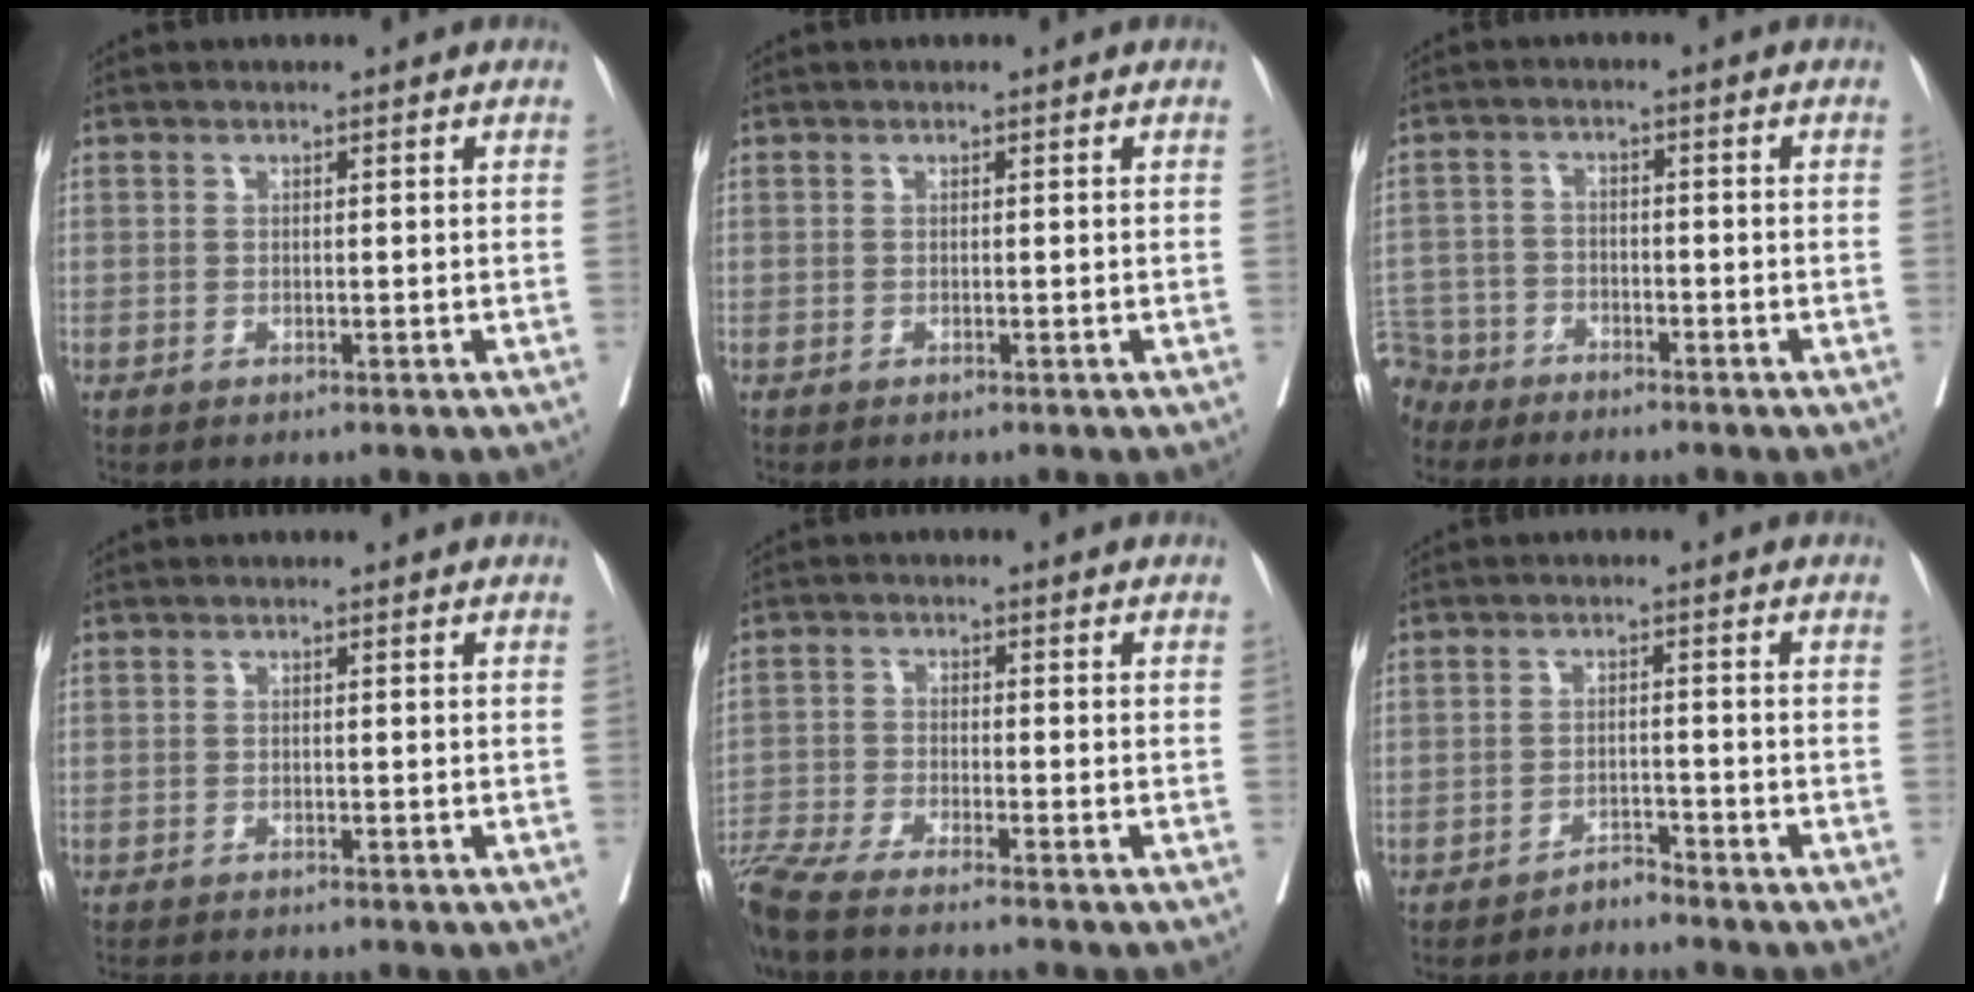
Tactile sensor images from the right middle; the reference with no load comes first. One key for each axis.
{"total": 0.0}
{"total": 7.2, "fx": -6.2, "fy": 3.6, "fz": -0.1, "tx": -0.006, "ty": 0.001, "tz": -0.121}
{"total": 2.0, "fx": -1.9, "fy": -0.4, "fz": 0.3, "tx": -0.004, "ty": -0.008, "tz": -0.034}
{"total": 8.3, "fx": -6.7, "fy": -1.3, "fz": 4.7, "tx": -0.065, "ty": -0.035, "tz": -0.113}
{"total": 2.1, "fx": -2.0, "fy": -0.4, "fz": -0.2, "tx": 0.012, "ty": -0.006, "tz": -0.034}